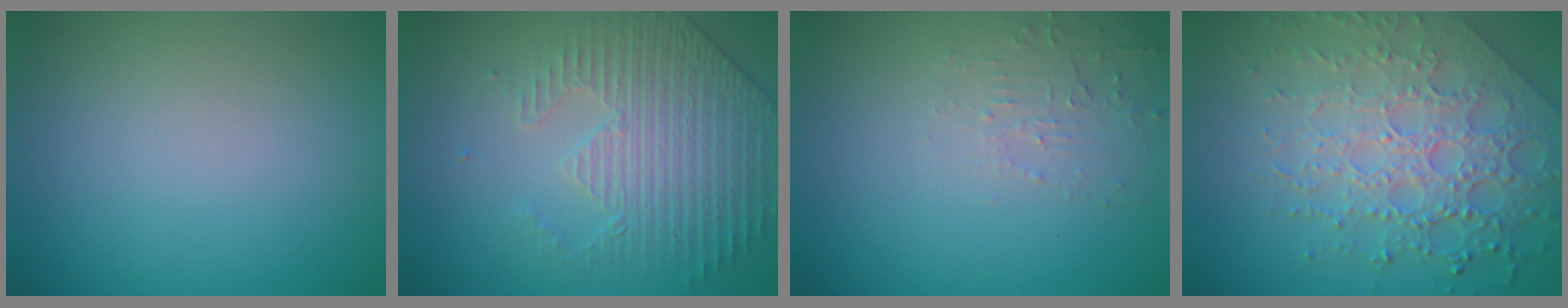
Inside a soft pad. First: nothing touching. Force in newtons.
{"total": 4.4, "press": 3.6, "slide": 2.6}
{"total": 1.9, "press": 1.9, "slide": 0.3}
{"total": 7.7, "press": 5.4, "slide": 5.5}